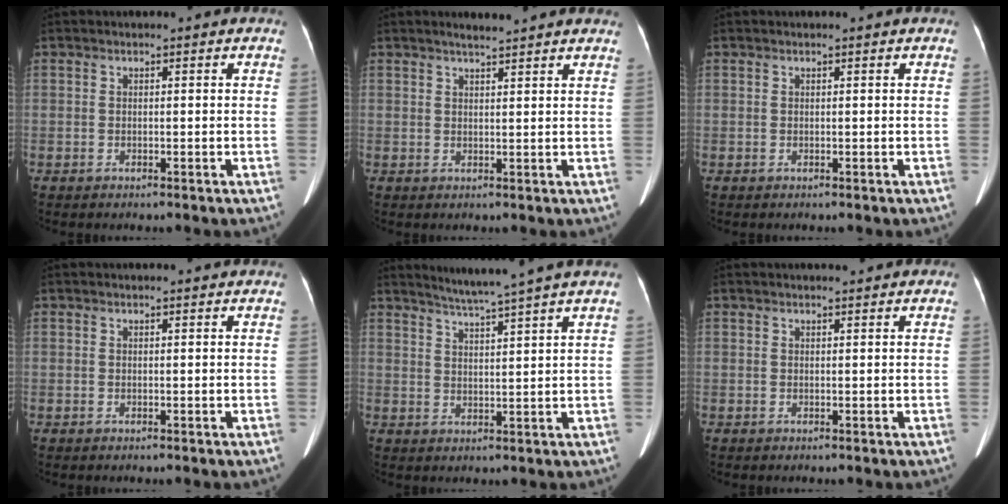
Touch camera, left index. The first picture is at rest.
{"total": 5.6, "force": [5.0, 0.1, 2.5], "torque": [-0.041, 0.019, 0.061]}
{"total": 0.0}
{"total": 2.1, "force": [2.0, 0.2, 0.6], "torque": [-0.010, 0.009, 0.018]}
{"total": 7.6, "force": [6.5, -2.0, 3.4], "torque": [-0.057, 0.001, 0.099]}
{"total": 2.2, "force": [1.9, 0.4, 1.0], "torque": [-0.010, 0.013, 0.025]}